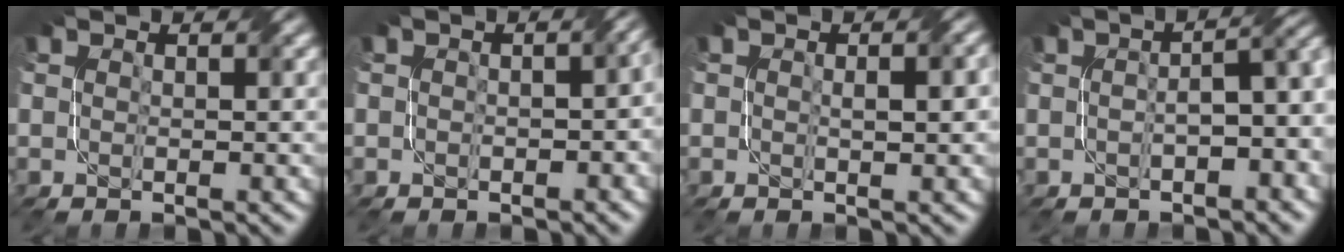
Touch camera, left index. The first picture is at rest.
{"total": 3.4, "force": [-0.2, 2.0, 2.7], "torque": [-0.013, 0.000, 0.003]}
{"total": 2.3, "force": [0.0, 0.7, 2.2], "torque": [-0.034, 0.003, 0.000]}
{"total": 5.3, "force": [-0.6, 2.0, 4.9], "torque": [-0.053, 0.010, -0.008]}